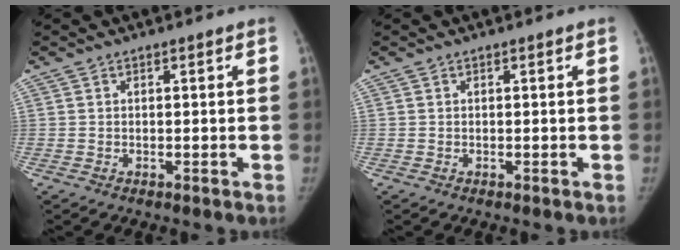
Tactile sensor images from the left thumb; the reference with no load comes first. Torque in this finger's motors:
{"motor_torque": [0.40, -0.06, 0.19, 0.04, 0.06]}